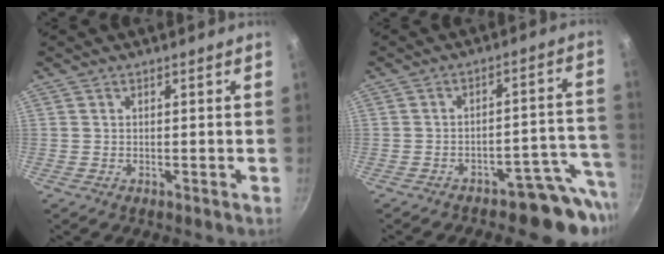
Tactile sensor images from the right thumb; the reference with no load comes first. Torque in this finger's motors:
{"motor_torque": [1.03, 1.23, -0.12, -0.22, 0.18]}